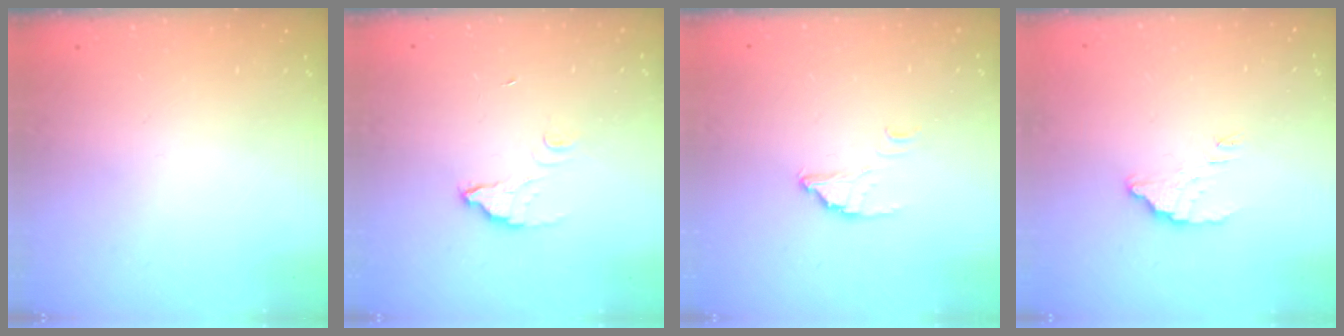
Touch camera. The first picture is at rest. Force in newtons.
{"total": 3.3, "press": 3.3, "slide": 0.3}
{"total": 2.8, "press": 2.8, "slide": 0.1}
{"total": 3.4, "press": 3.4, "slide": 0.0}